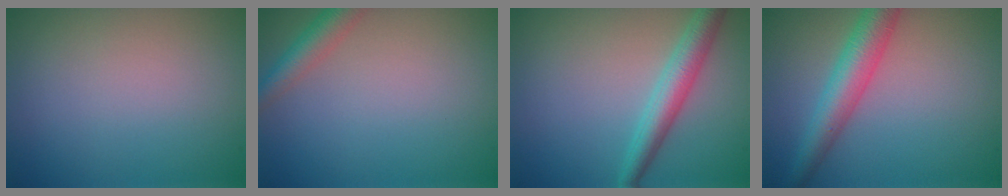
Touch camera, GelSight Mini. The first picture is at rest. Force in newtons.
{"total": 2.9, "press": 2.9, "slide": 0.1}
{"total": 3.6, "press": 3.6, "slide": 0.2}
{"total": 4.9, "press": 4.9, "slide": 0.1}